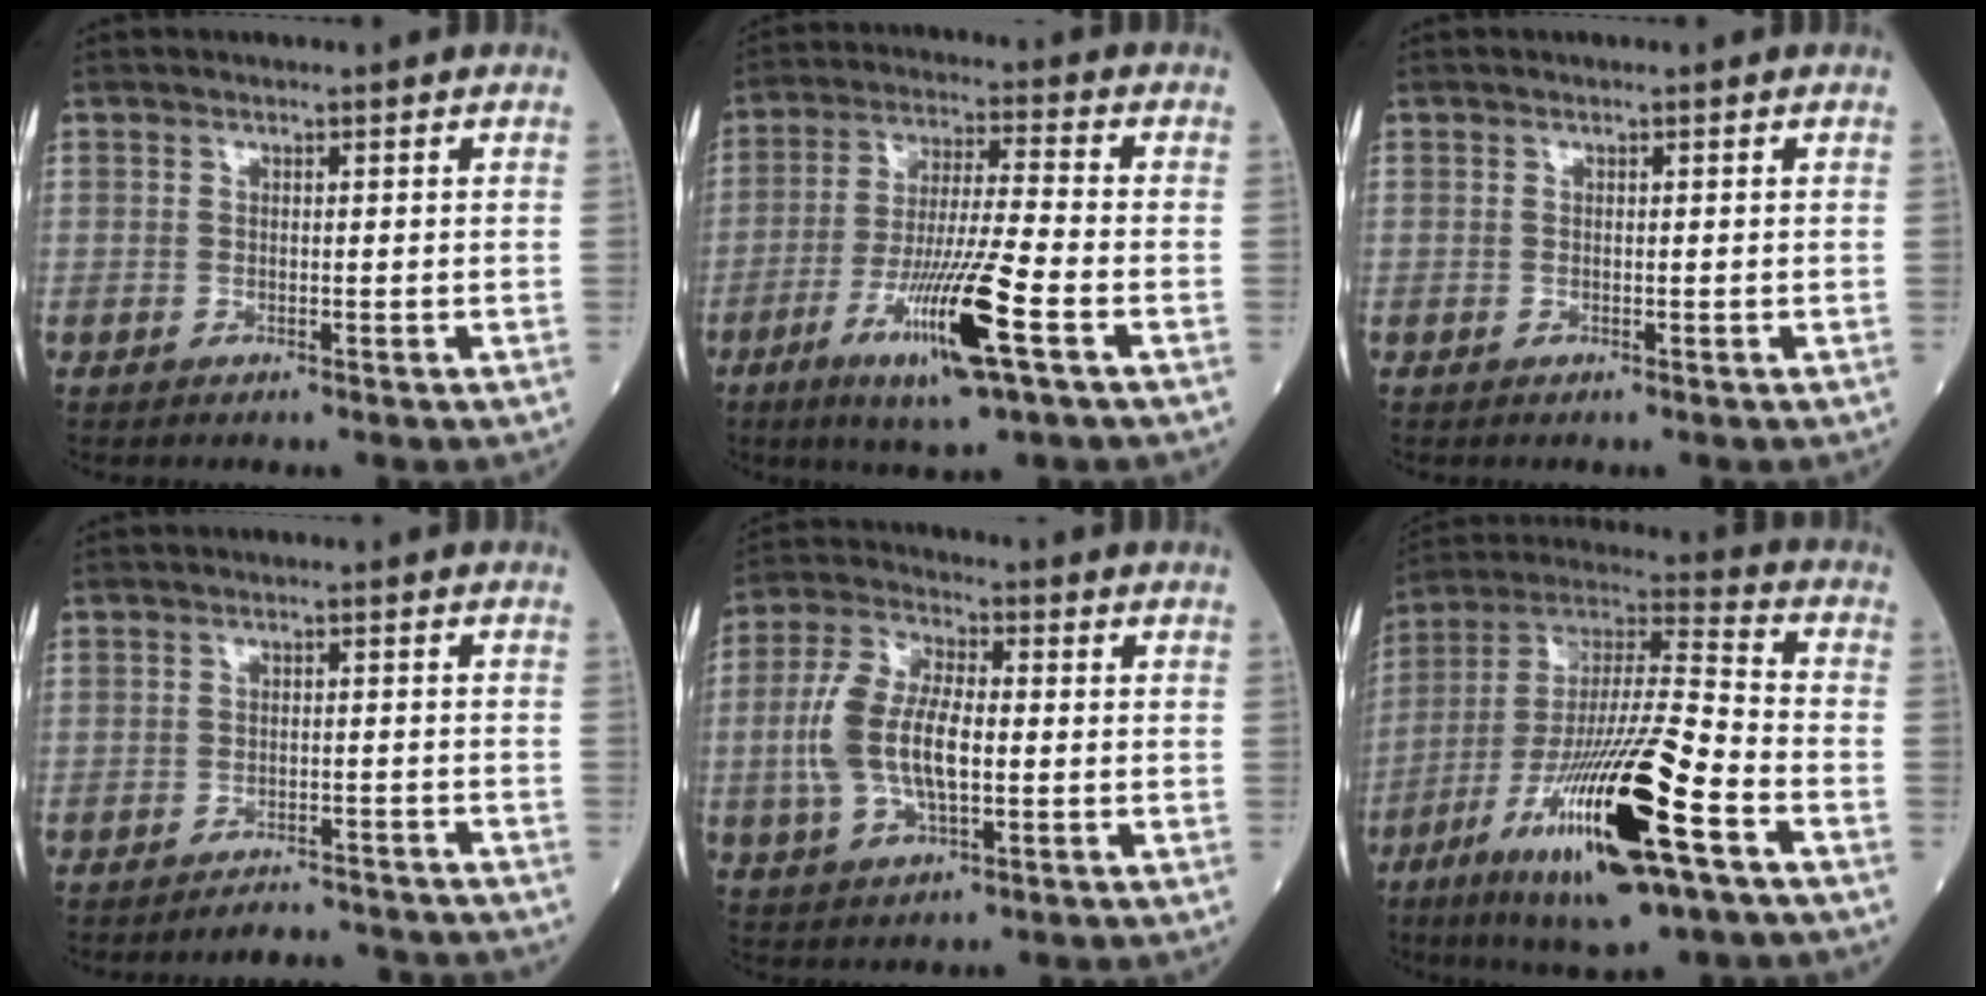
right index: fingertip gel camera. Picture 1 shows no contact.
{"total": 13.9, "force": [-5.9, 0.3, 12.5], "torque": [-0.240, -0.023, -0.104]}
{"total": 0.0}
{"total": 6.5, "force": [-6.4, 0.9, 0.5], "torque": [0.002, 0.007, -0.078]}
{"total": 11.8, "force": [-0.9, 5.0, 10.6], "torque": [-0.234, 0.013, -0.015]}
{"total": 23.9, "force": [-10.4, 2.9, 21.3], "torque": [-0.405, -0.036, -0.181]}